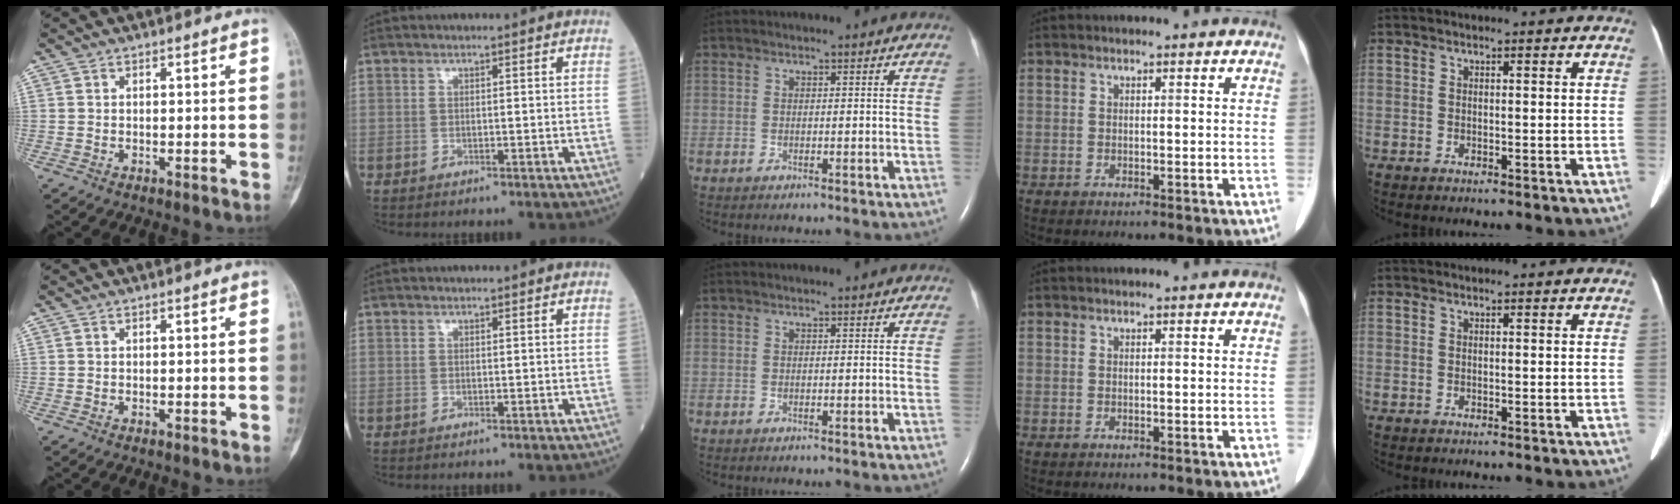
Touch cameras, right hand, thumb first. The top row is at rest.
{}